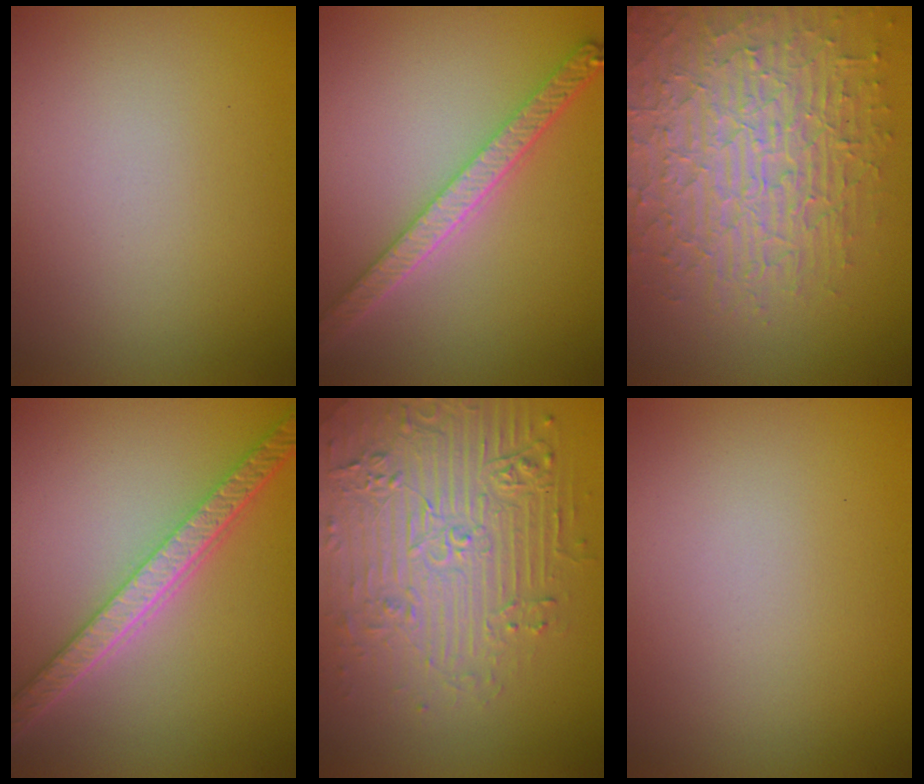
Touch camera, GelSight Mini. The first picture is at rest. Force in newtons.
{"total": 4.4, "press": 3.5, "slide": 2.7}
{"total": 8.4, "press": 6.0, "slide": 5.8}
{"total": 5.5, "press": 4.3, "slide": 3.4}
{"total": 6.9, "press": 5.3, "slide": 4.4}
{"total": 0.0}